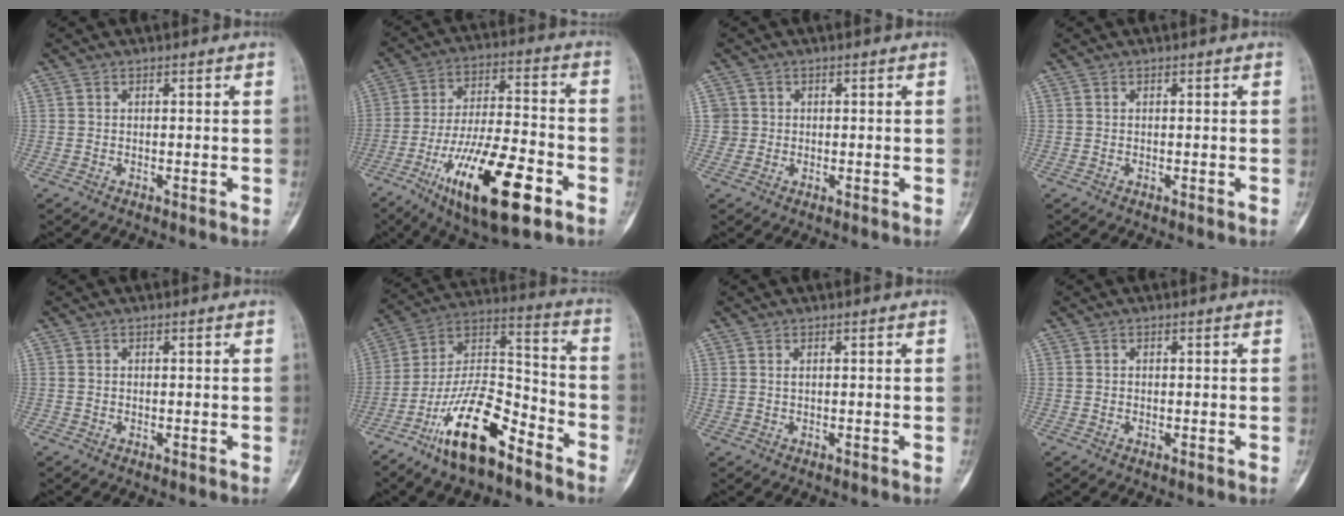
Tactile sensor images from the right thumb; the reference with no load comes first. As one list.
[{"total": 20.8, "force": [-9.6, 6.8, 17.2], "torque": [-0.310, 0.038, -0.155]}, {"total": 2.2, "force": [0.2, 2.2, -0.1], "torque": [0.017, 0.006, 0.002]}, {"total": 0.0}, {"total": 0.0}, {"total": 17.9, "force": [-11.3, 6.6, 12.1], "torque": [-0.211, 0.084, -0.210]}, {"total": 0.7, "force": [0.3, 0.3, 0.6], "torque": [-0.015, 0.005, 0.010]}, {"total": 0.0}]